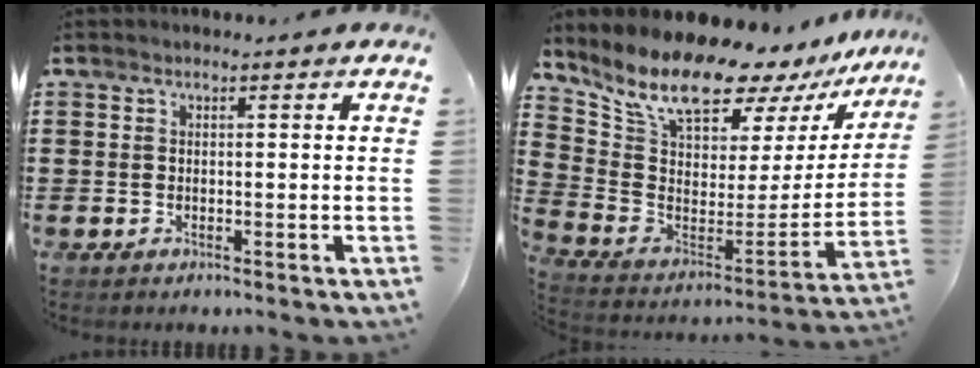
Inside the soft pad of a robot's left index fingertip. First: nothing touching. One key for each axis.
{"total": 14.5, "fx": 12.4, "fy": 4.4, "fz": 6.0, "tx": -0.145, "ty": -0.090, "tz": 0.213}